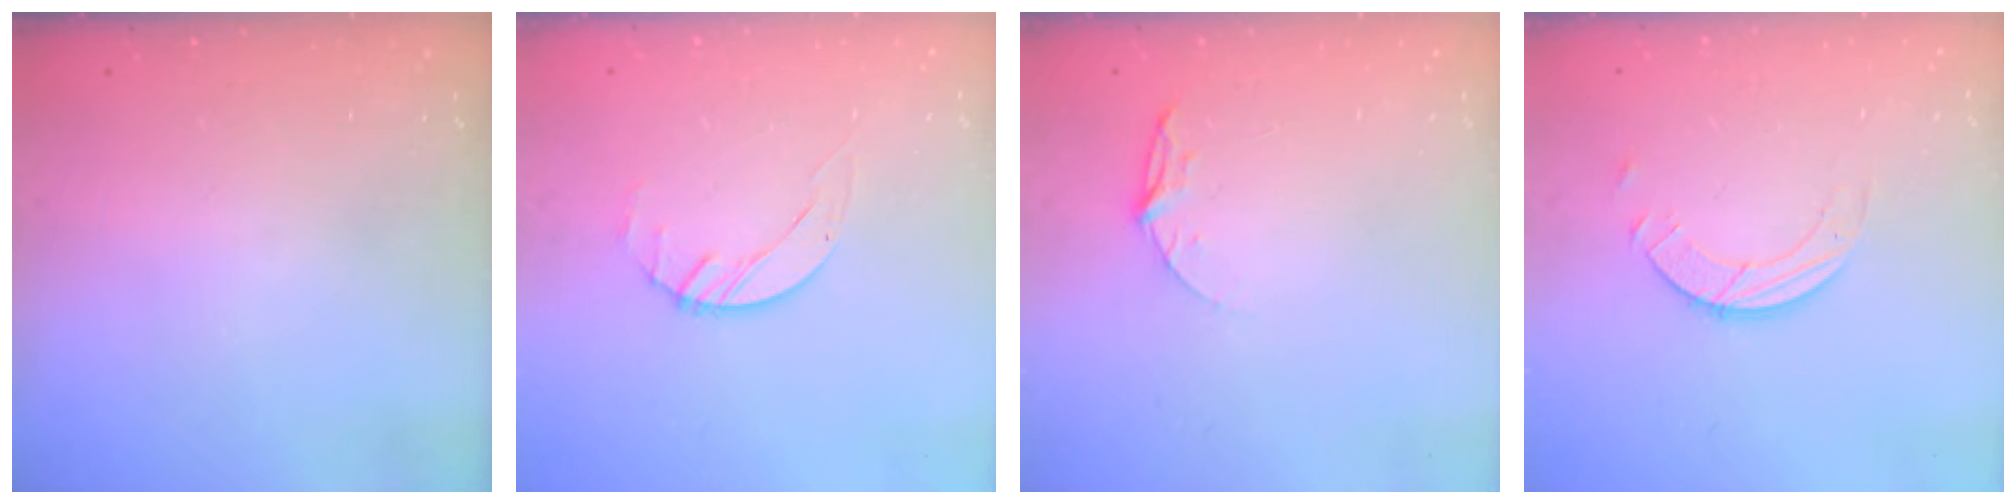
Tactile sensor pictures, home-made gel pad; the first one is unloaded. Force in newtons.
{"total": 1.4, "press": 1.4, "slide": 0.2}
{"total": 5.3, "press": 5.3, "slide": 0.5}
{"total": 3.4, "press": 3.4, "slide": 0.3}